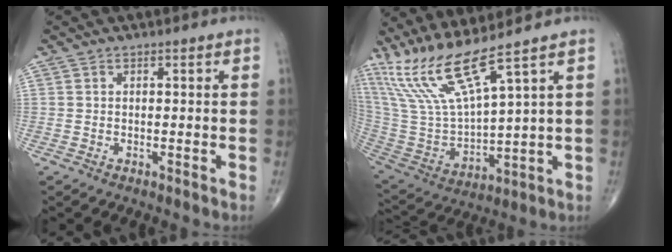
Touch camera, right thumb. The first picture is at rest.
{"total": 14.5, "force": [11.0, 0.3, 9.4], "torque": [-0.204, -0.058, 0.237]}